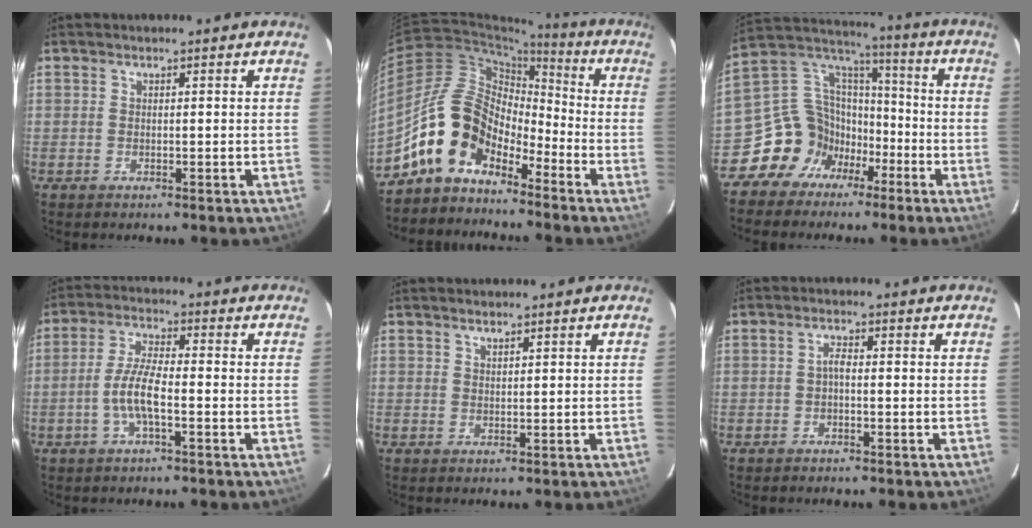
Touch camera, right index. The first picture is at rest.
{"total": 11.8, "force": [-8.1, 6.8, 5.3], "torque": [-0.093, 0.028, -0.155]}
{"total": 12.9, "force": [-7.2, 10.1, 3.6], "torque": [-0.082, 0.048, -0.126]}
{"total": 6.4, "force": [-2.1, 1.3, 5.9], "torque": [-0.124, 0.005, -0.041]}
{"total": 1.2, "force": [1.1, 0.2, 0.4], "torque": [-0.007, 0.001, 0.019]}
{"total": 1.3, "force": [-0.5, 0.5, 1.2], "torque": [-0.023, 0.006, -0.011]}